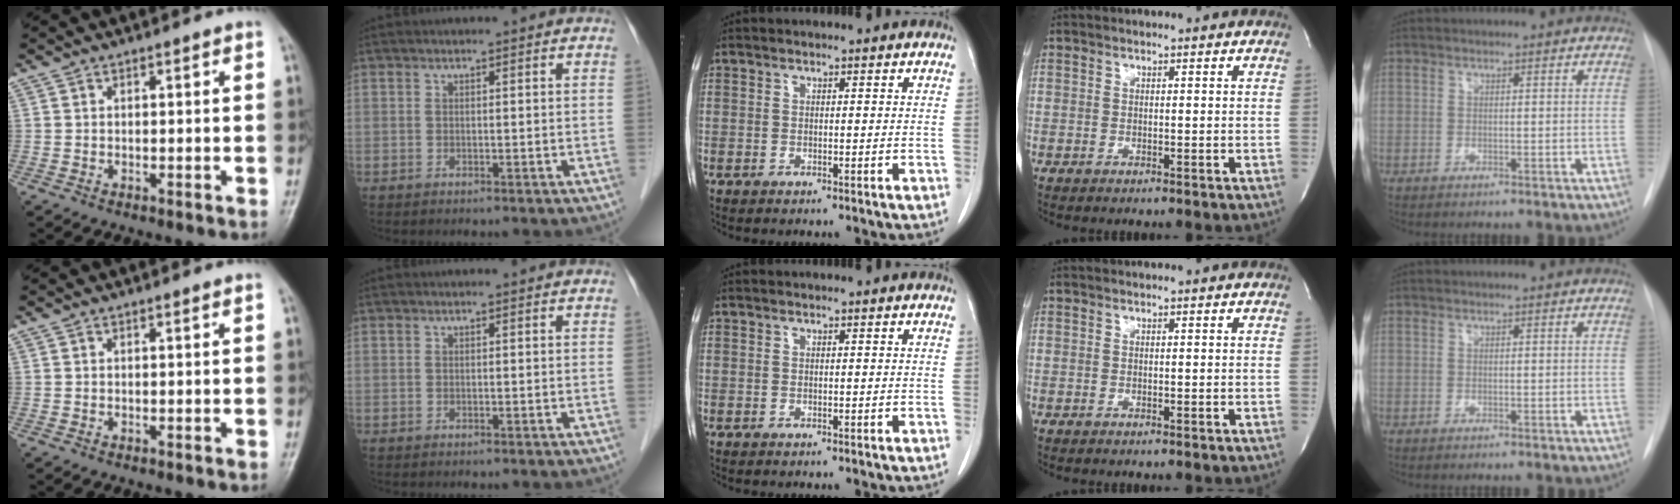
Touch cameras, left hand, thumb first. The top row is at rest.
{}